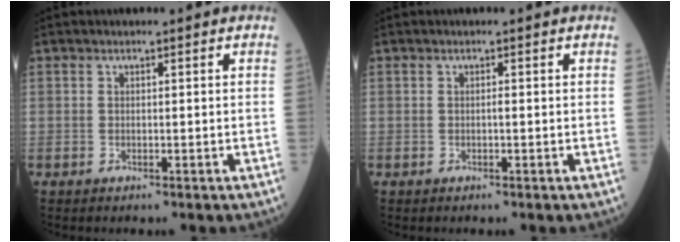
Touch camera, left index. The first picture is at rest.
{"total": 0.0}